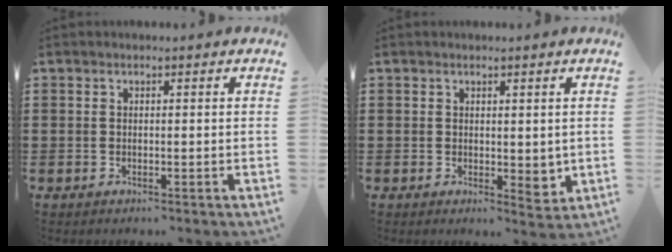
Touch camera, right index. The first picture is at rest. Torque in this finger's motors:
{"motor_torque": [0.84, 0.55, 0.25, 0.04]}